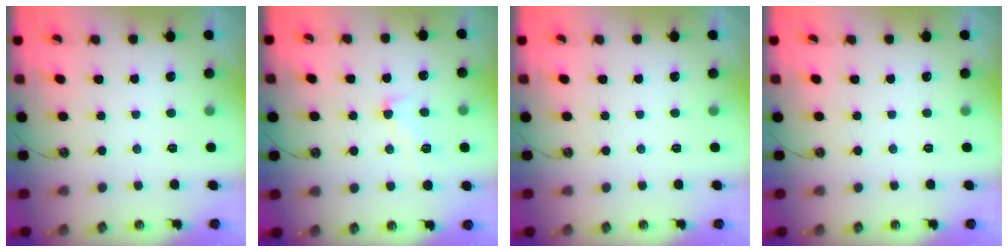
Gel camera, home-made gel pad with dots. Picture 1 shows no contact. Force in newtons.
{"total": 1.8, "press": 1.6, "slide": 0.8}
{"total": 0.0}
{"total": 0.0}